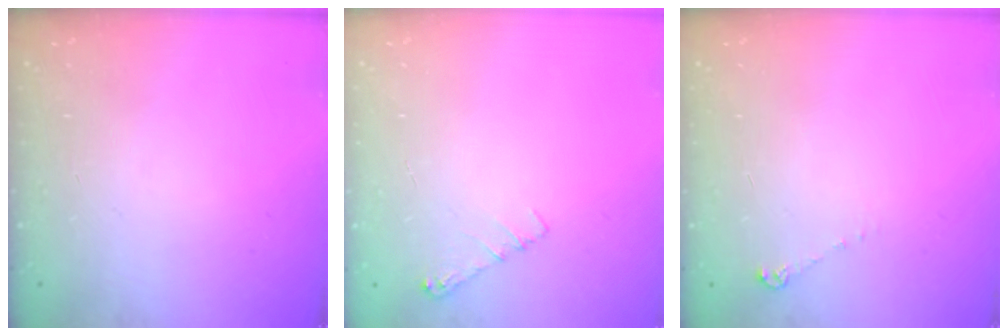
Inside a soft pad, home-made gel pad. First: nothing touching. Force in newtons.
{"total": 4.1, "press": 4.1, "slide": 0.6}
{"total": 4.3, "press": 4.2, "slide": 0.6}